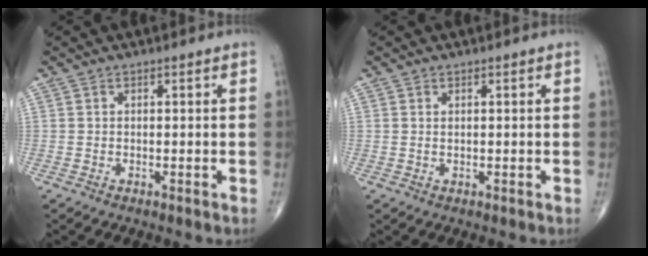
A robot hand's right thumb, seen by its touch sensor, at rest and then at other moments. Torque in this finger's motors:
{"motor_torque": [-0.30, 0.37, -0.17, -0.10, -0.03]}